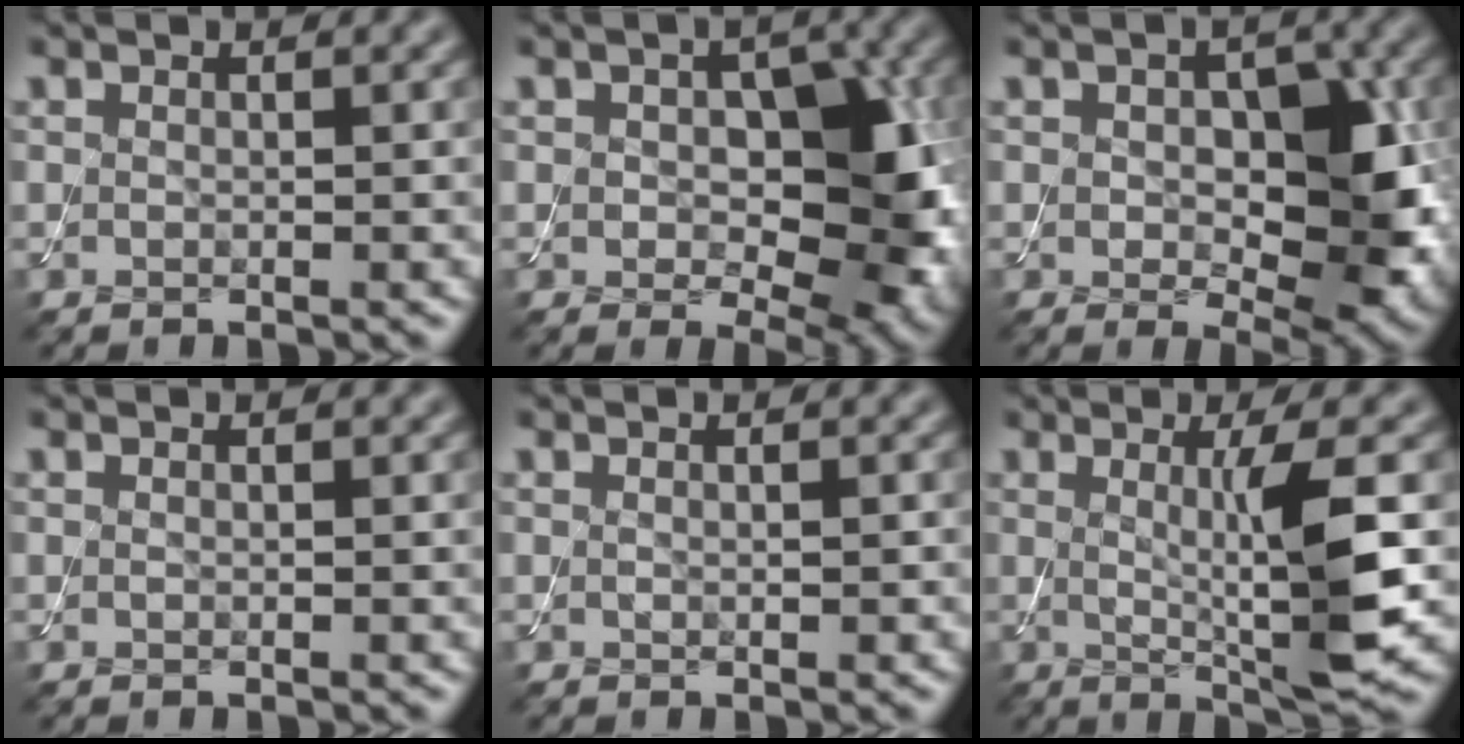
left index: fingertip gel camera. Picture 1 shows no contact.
{"total": 9.1, "force": [0.0, 5.4, 7.2], "torque": [-0.091, -0.007, 0.002]}
{"total": 8.2, "force": [-0.1, 4.6, 6.8], "torque": [-0.095, -0.006, 0.001]}
{"total": 0.0}
{"total": 0.7, "force": [0.0, 0.3, 0.6], "torque": [-0.010, -0.001, 0.001]}
{"total": 6.6, "force": [0.2, 0.9, 6.6], "torque": [-0.106, -0.009, 0.008]}